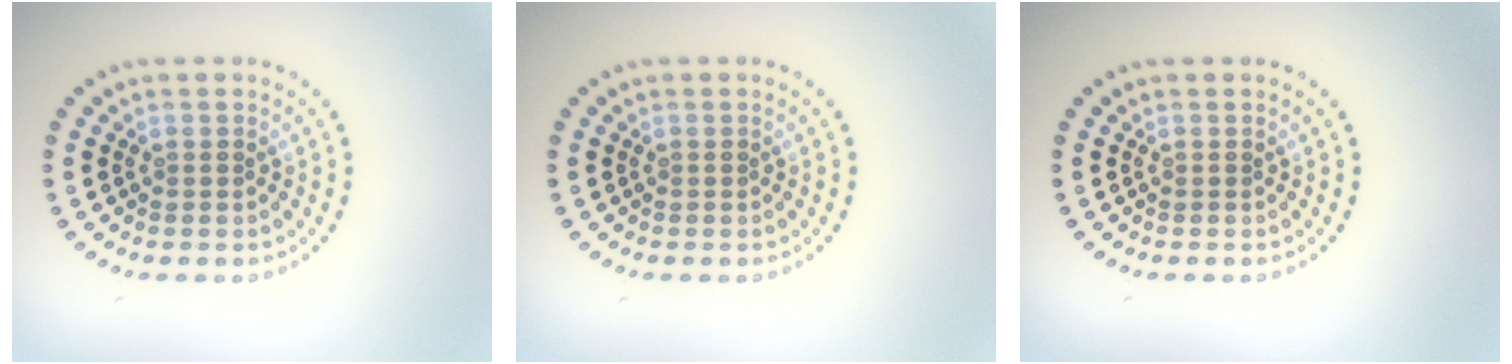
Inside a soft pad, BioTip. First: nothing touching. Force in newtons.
{"total": 0.0}
{"total": 0.0}